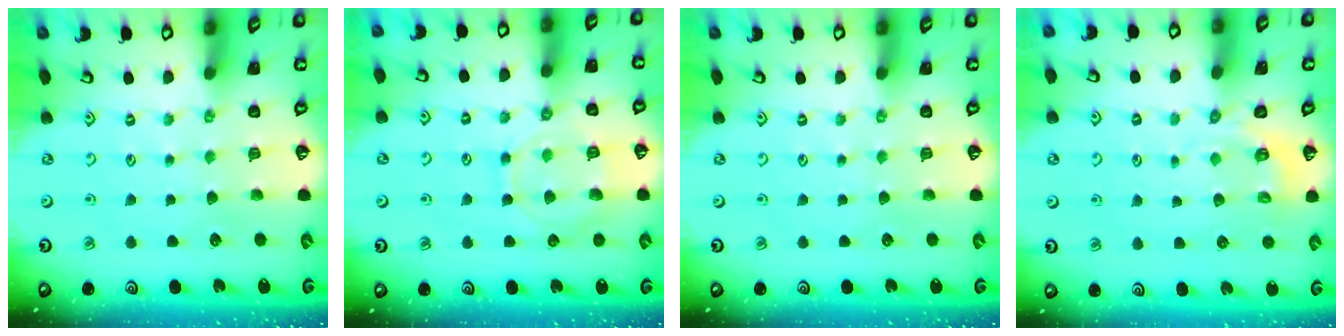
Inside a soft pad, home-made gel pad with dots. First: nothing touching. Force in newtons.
{"total": 10.5, "press": 10.5, "slide": 0.9}
{"total": 0.0}
{"total": 3.2, "press": 2.7, "slide": 1.8}